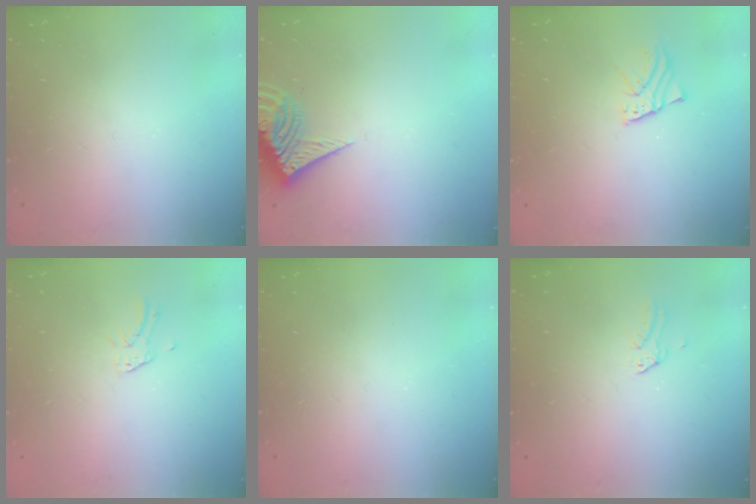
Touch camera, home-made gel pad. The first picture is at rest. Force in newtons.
{"total": 8.1, "press": 8.0, "slide": 0.8}
{"total": 2.2, "press": 2.2, "slide": 0.1}
{"total": 1.9, "press": 1.9, "slide": 0.2}
{"total": 0.0}
{"total": 0.0}